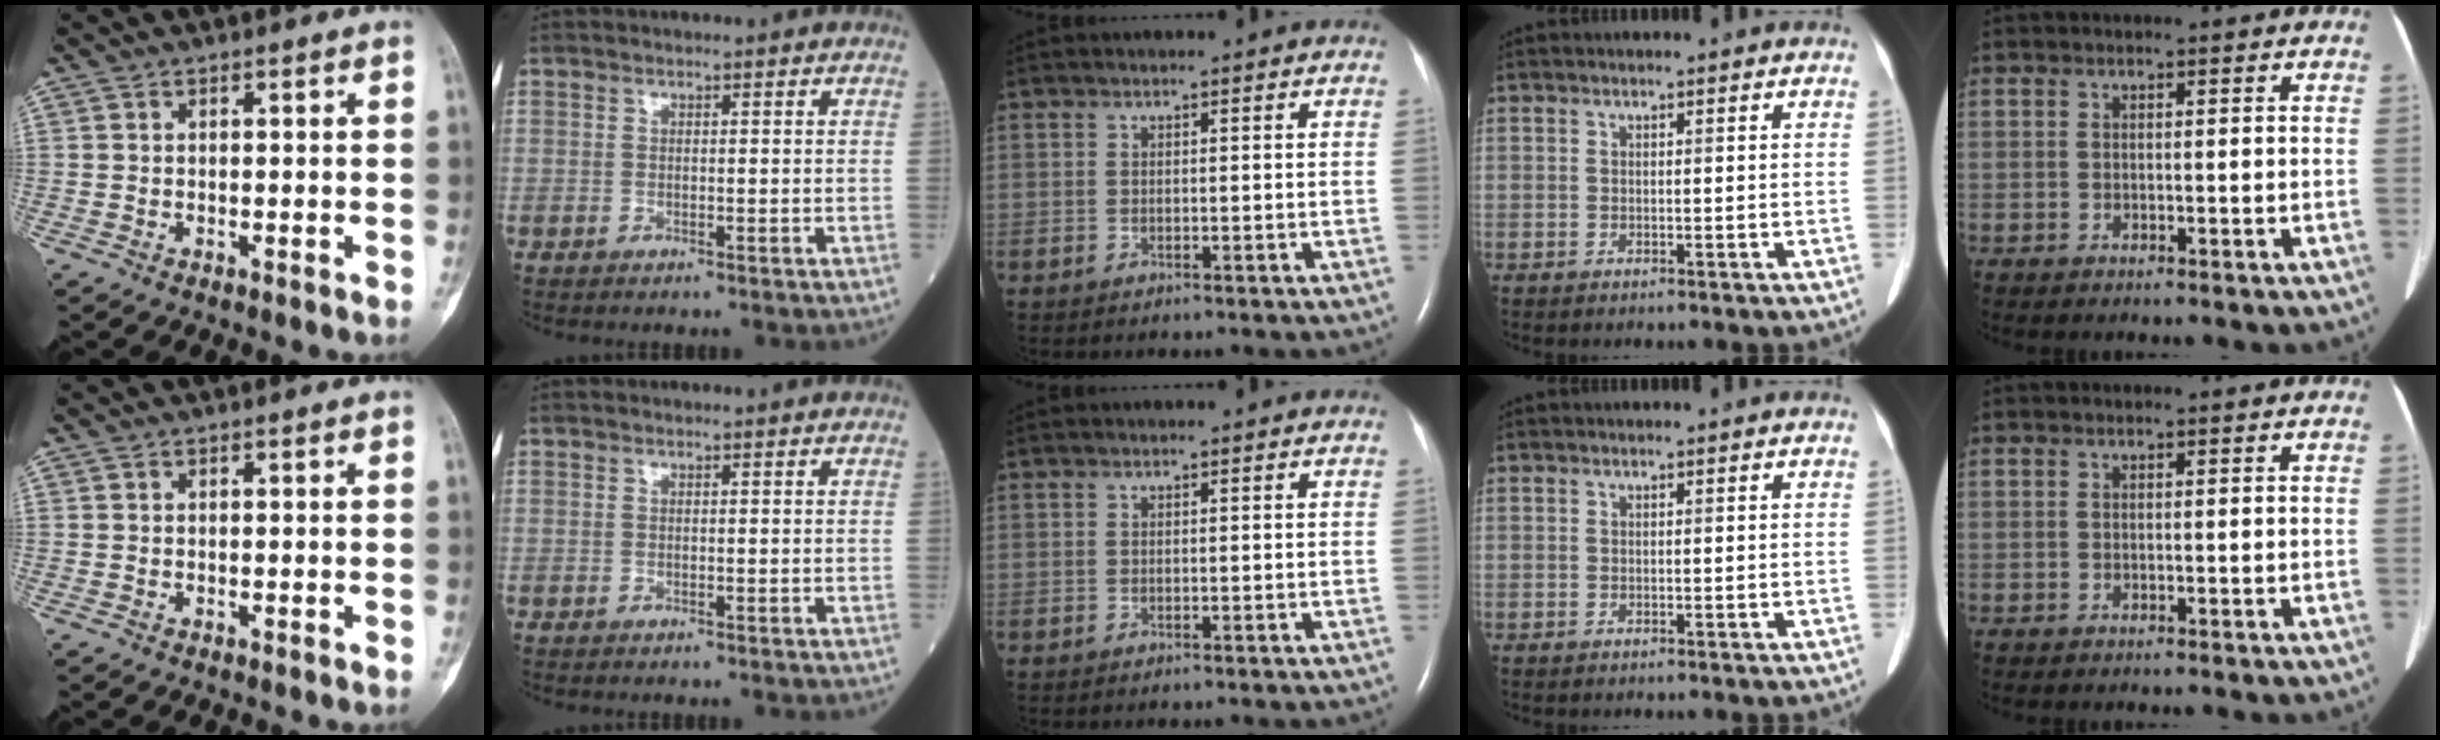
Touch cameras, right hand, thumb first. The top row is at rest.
{}